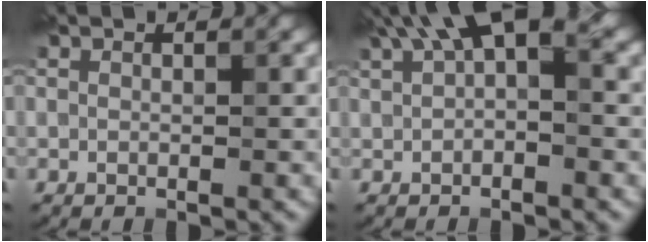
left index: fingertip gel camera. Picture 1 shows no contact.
{"total": 5.9, "force": [2.8, 2.4, 4.7], "torque": [-0.070, 0.017, 0.036]}